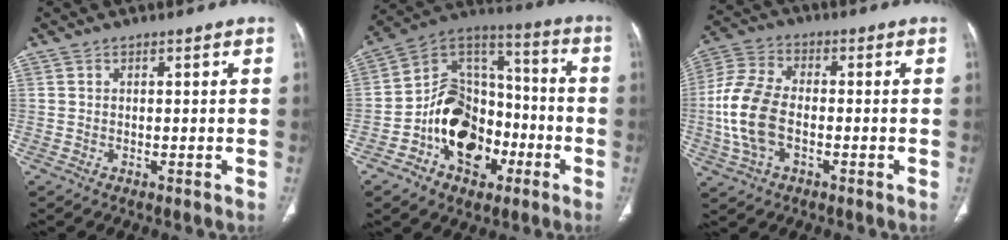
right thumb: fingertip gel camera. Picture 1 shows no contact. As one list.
[{"total": 18.8, "force": [-6.4, 13.5, 11.4], "torque": [-0.137, 0.070, -0.107]}, {"total": 12.7, "force": [-2.1, 7.6, 9.9], "torque": [-0.218, 0.019, -0.042]}]